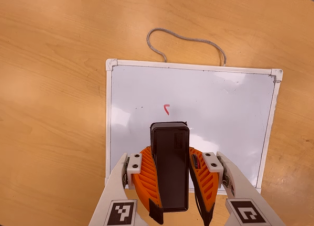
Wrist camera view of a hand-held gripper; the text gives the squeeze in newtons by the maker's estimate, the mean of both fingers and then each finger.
{"total": 9.4, "left": 8.0, "right": 10.8}